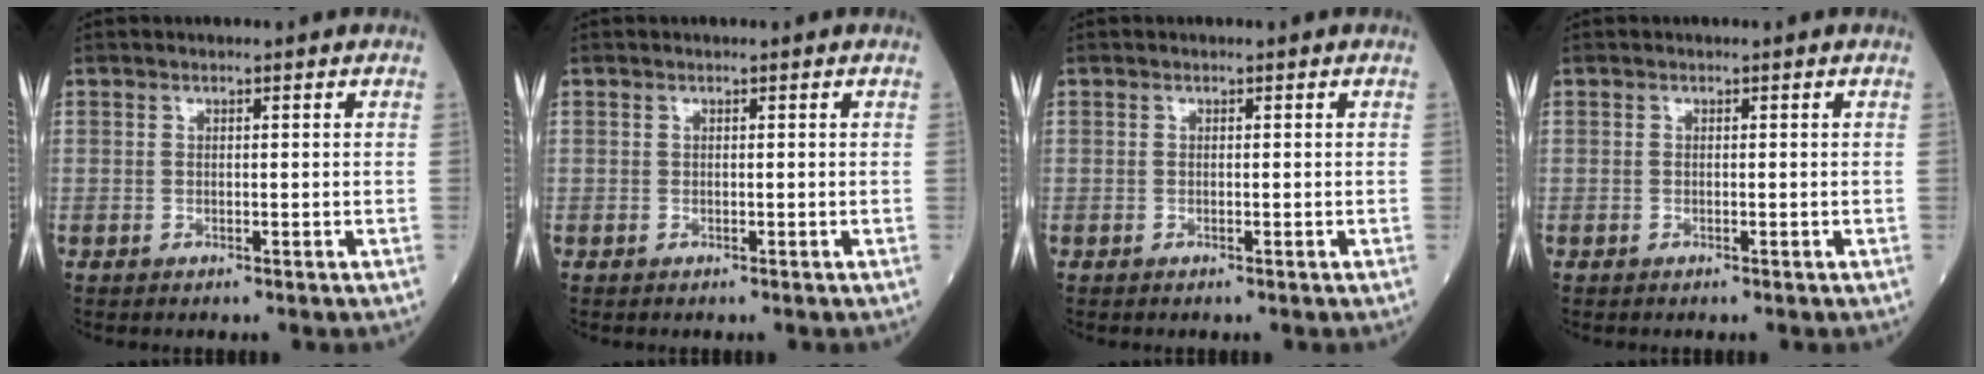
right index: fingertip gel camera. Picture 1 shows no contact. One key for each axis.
{"total": 0.0}
{"total": 0.0}
{"total": 0.0}